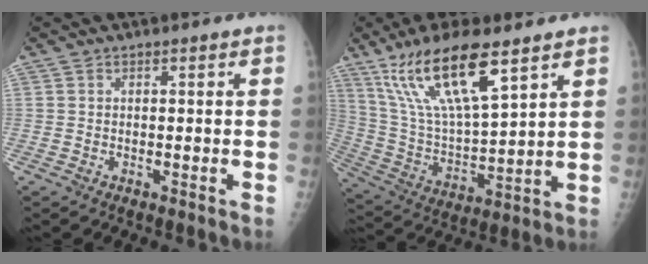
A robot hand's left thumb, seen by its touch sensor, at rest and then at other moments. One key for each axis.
{"total": 17.9, "fx": 10.9, "fy": 4.9, "fz": 13.4, "tx": -0.242, "ty": -0.042, "tz": 0.219}